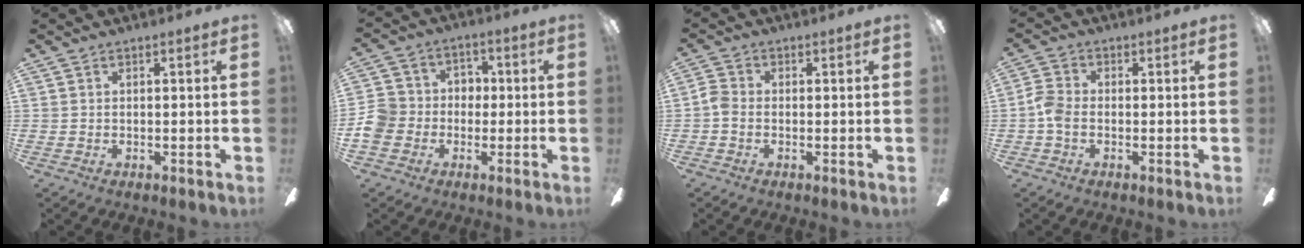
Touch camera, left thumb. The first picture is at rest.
{"total": 8.3, "force": [-2.9, 7.4, 2.3], "torque": [-0.067, 0.037, -0.055]}
{"total": 2.9, "force": [-0.9, 1.9, 1.9], "torque": [-0.040, 0.006, -0.017]}
{"total": 4.5, "force": [-1.1, 2.8, 3.3], "torque": [-0.070, 0.008, -0.020]}